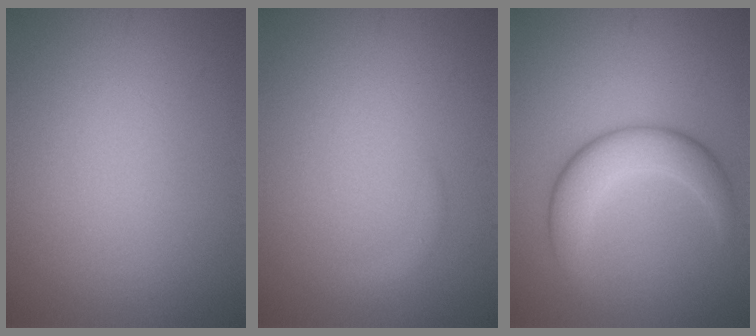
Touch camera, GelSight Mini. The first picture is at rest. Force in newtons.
{"total": 0.8, "press": 0.8, "slide": 0.1}
{"total": 4.2, "press": 4.2, "slide": 0.1}